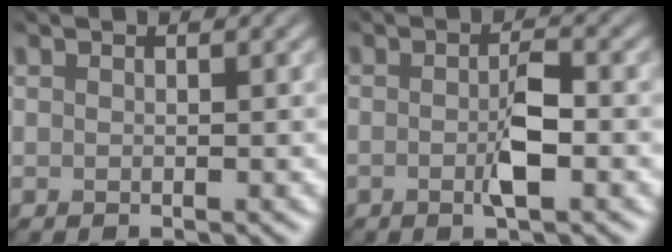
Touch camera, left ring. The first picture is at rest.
{"total": 2.7, "force": [-1.2, 0.5, 2.4], "torque": [-0.041, -0.004, -0.018]}